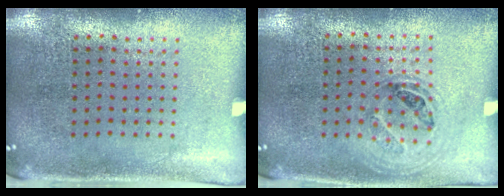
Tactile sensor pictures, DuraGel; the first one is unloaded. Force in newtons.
{"total": 1.1, "press": 0.9, "slide": 0.6}